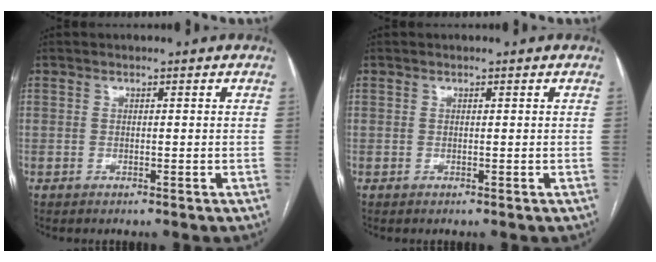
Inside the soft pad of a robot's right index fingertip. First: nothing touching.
{"total": 0.0}